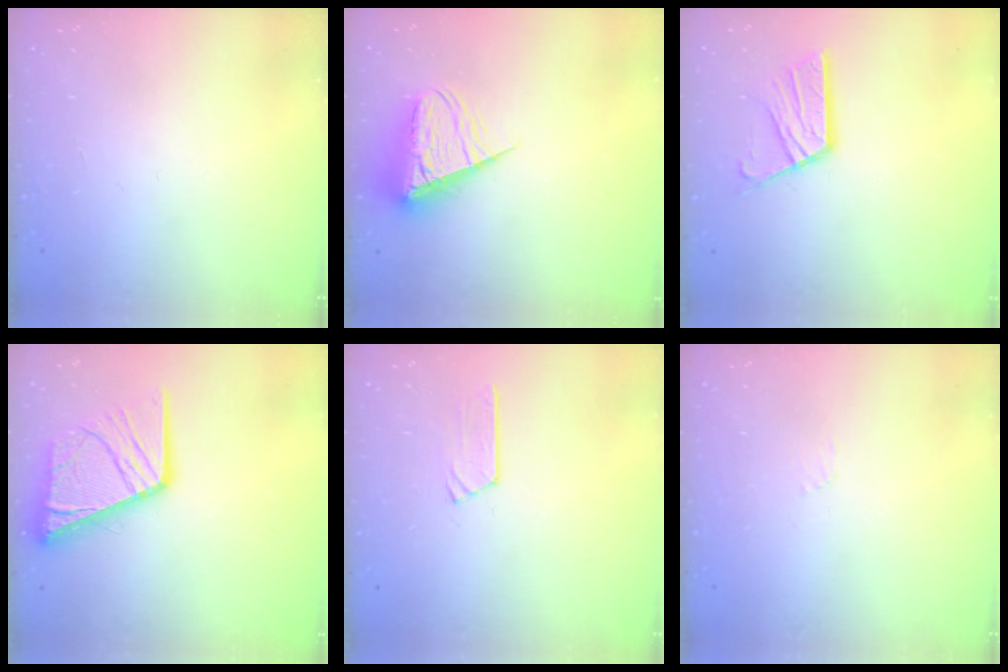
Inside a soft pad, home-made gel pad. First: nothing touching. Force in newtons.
{"total": 11.8, "press": 11.8, "slide": 0.5}
{"total": 11.4, "press": 11.4, "slide": 1.1}
{"total": 15.7, "press": 15.6, "slide": 1.9}
{"total": 5.8, "press": 5.8, "slide": 0.3}
{"total": 2.7, "press": 2.7, "slide": 0.2}